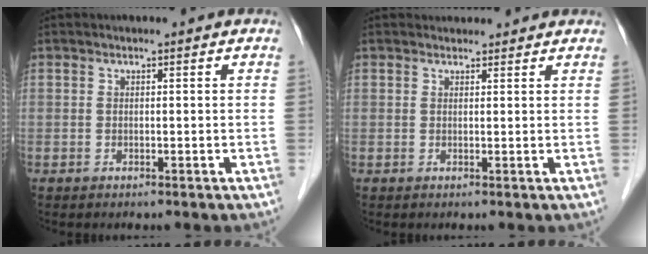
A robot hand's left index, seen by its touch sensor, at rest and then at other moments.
{"total": 3.1, "force": [2.9, 1.0, 0.2], "torque": [-0.003, 0.017, 0.034]}